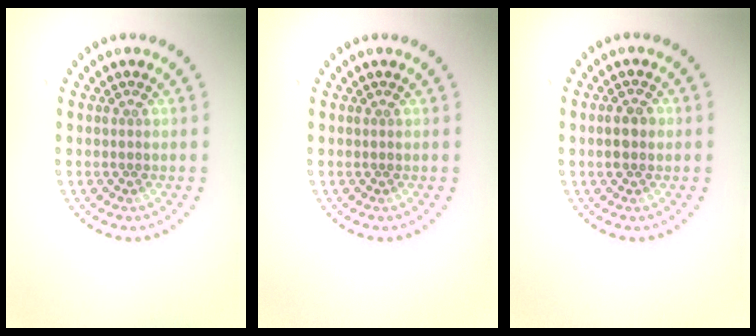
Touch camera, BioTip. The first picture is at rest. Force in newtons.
{"total": 0.0}
{"total": 1.8, "press": 1.7, "slide": 0.2}